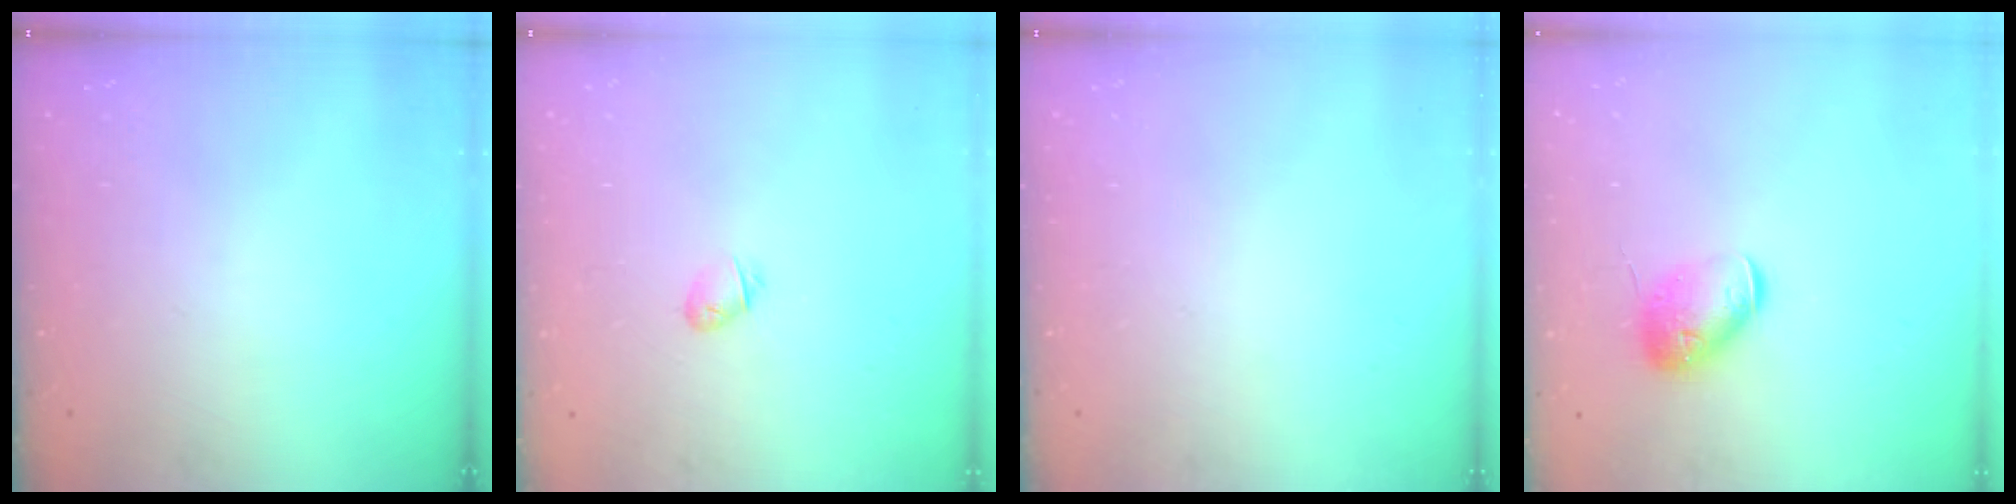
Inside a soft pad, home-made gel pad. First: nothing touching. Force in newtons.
{"total": 4.3, "press": 4.2, "slide": 1.0}
{"total": 0.0}
{"total": 11.3, "press": 11.1, "slide": 1.6}